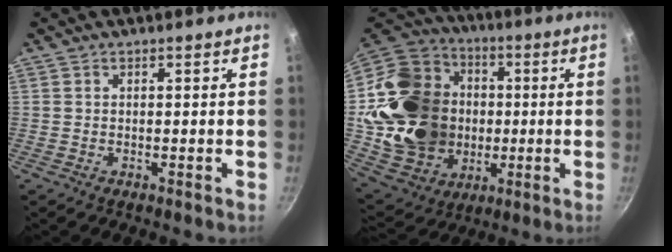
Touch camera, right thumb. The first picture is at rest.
{"total": 27.3, "force": [-0.8, 22.6, 15.3], "torque": [-0.257, 0.034, 0.008]}